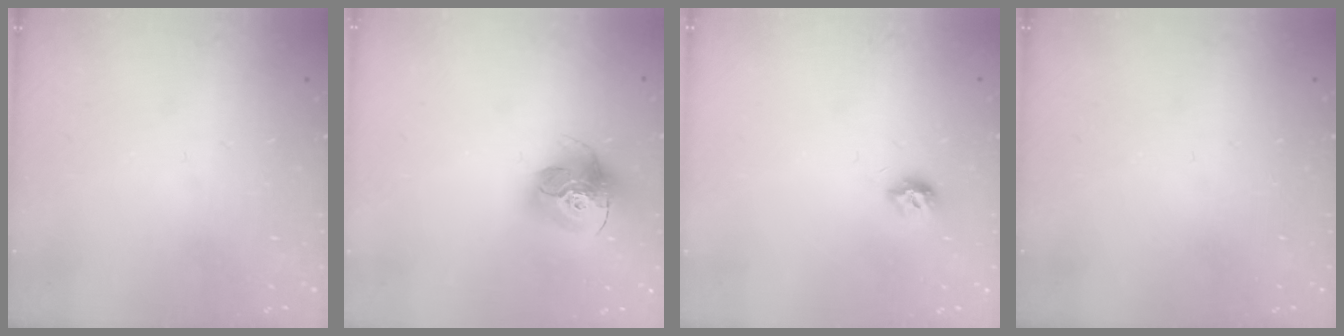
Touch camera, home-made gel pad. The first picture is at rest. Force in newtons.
{"total": 16.0, "press": 16.0, "slide": 1.5}
{"total": 7.5, "press": 7.4, "slide": 0.6}
{"total": 0.0}